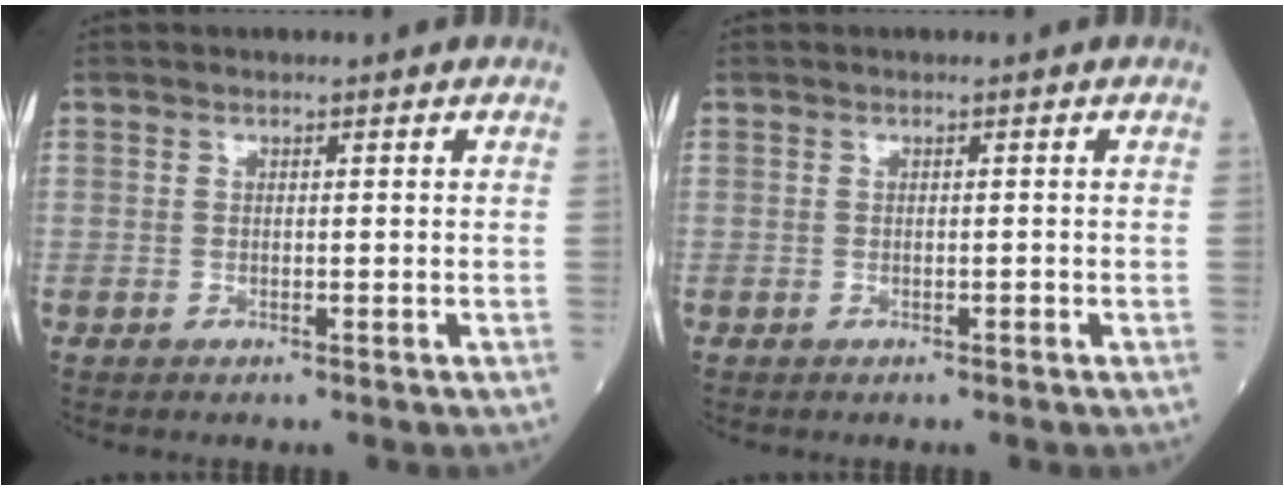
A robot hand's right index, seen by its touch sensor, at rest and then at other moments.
{"total": 0.0}